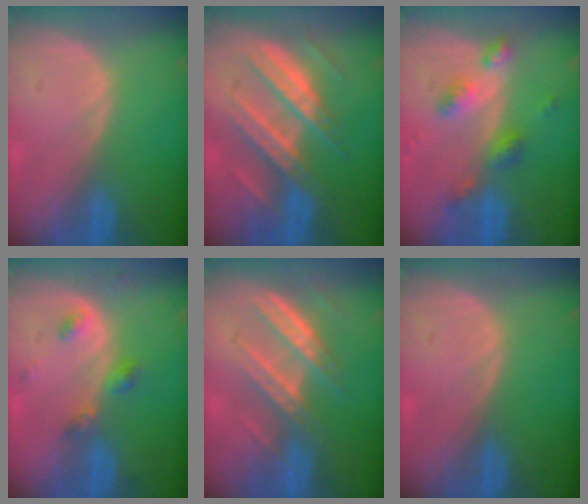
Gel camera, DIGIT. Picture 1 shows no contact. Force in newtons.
{"total": 9.3, "press": 9.2, "slide": 0.8}
{"total": 6.0, "press": 5.2, "slide": 2.9}
{"total": 3.4, "press": 3.4, "slide": 0.5}
{"total": 7.7, "press": 7.0, "slide": 3.1}
{"total": 0.0}